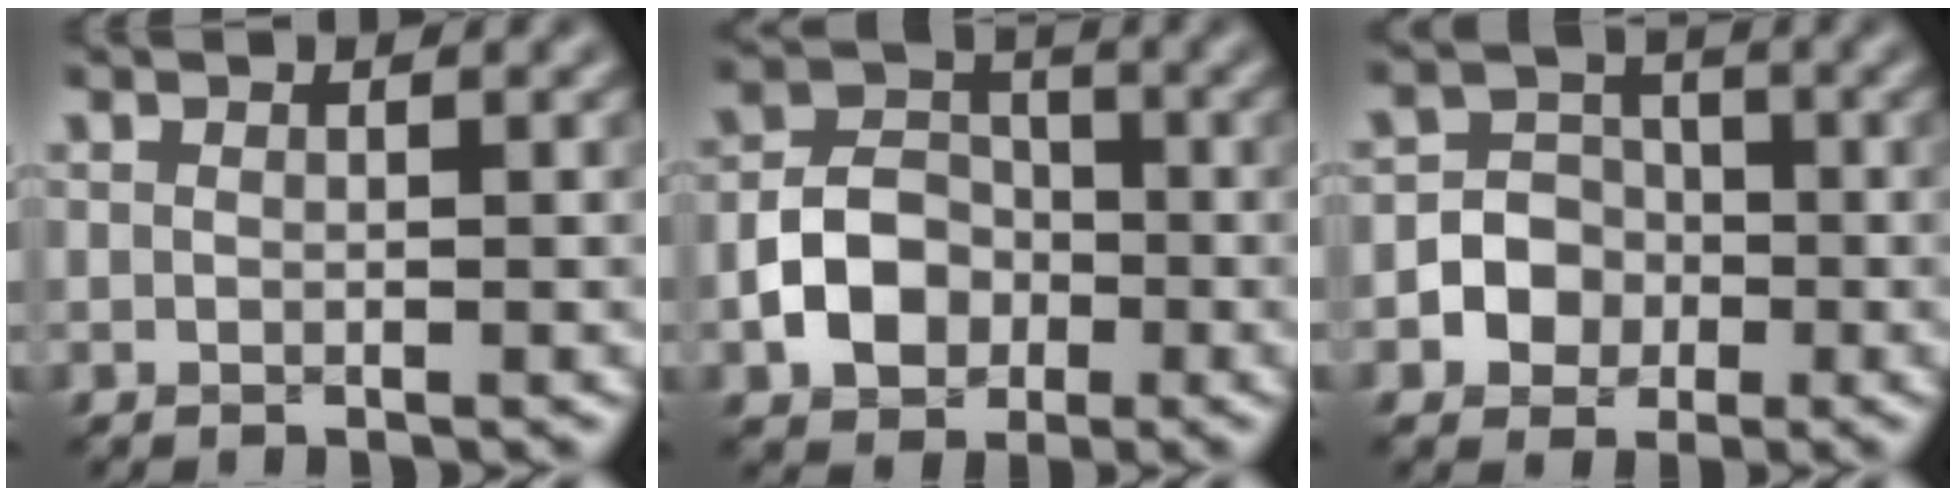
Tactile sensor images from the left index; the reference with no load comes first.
{"total": 5.1, "force": [-1.9, 3.9, 2.7], "torque": [-0.046, 0.003, -0.039]}
{"total": 4.6, "force": [-1.6, 4.2, 1.2], "torque": [0.000, 0.014, -0.047]}